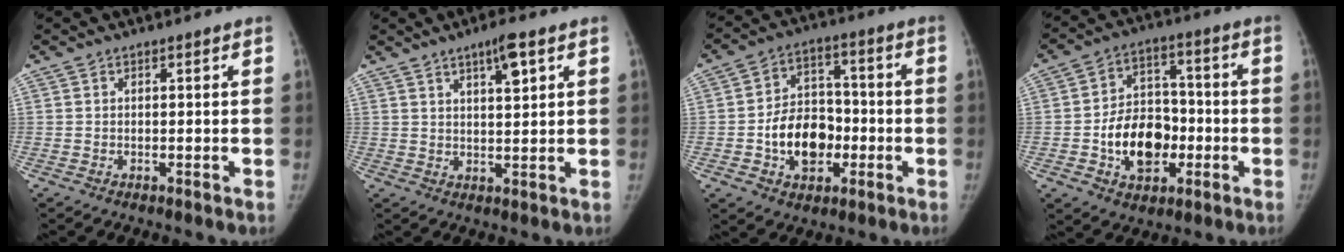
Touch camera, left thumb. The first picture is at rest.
{"total": 5.3, "force": [2.9, 1.2, 4.3], "torque": [-0.065, -0.014, 0.048]}
{"total": 13.0, "force": [-3.1, 9.5, 8.2], "torque": [-0.089, 0.030, -0.051]}
{"total": 14.1, "force": [-3.4, 10.2, 9.1], "torque": [-0.102, 0.030, -0.054]}